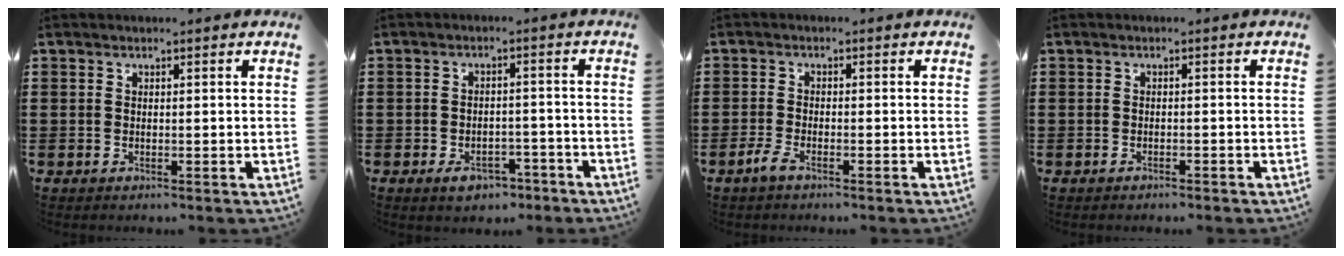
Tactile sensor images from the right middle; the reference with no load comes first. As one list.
[{"total": 3.7, "force": [-3.1, 1.7, 1.3], "torque": [-0.021, 0.007, -0.060]}, {"total": 2.6, "force": [-1.9, 0.7, 1.7], "torque": [-0.050, -0.006, -0.043]}, {"total": 1.0, "force": [-1.0, 0.1, 0.1], "torque": [-0.005, -0.003, -0.020]}]